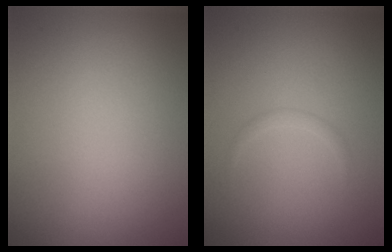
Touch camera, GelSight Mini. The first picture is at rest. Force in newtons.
{"total": 0.6, "press": 0.6, "slide": 0.1}